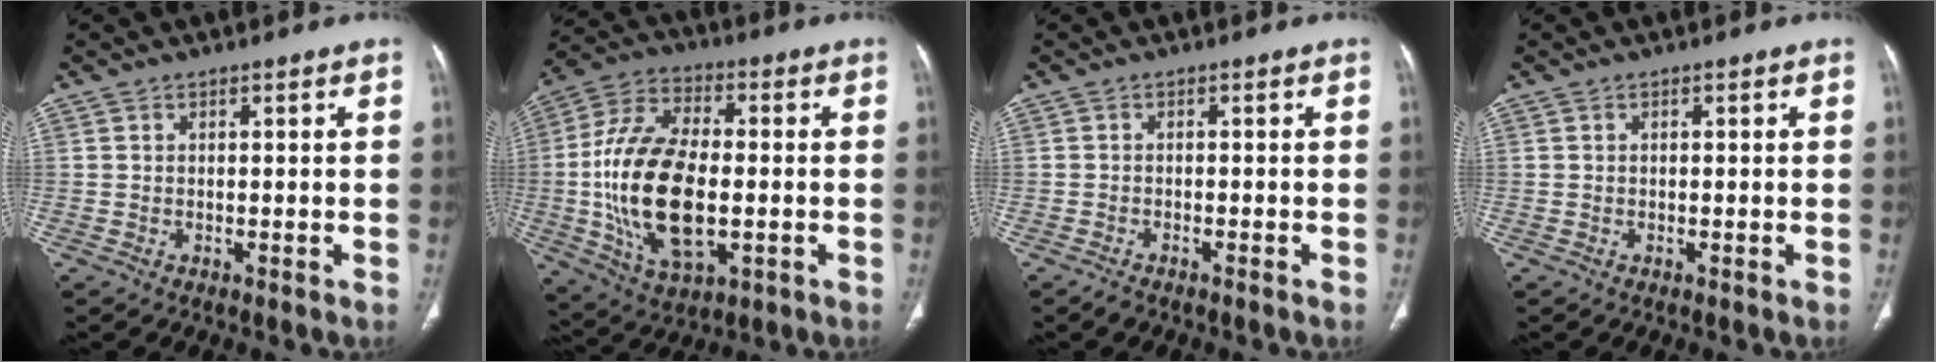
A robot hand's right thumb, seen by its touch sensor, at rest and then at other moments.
{"total": 20.9, "force": [-2.2, 11.0, 17.6], "torque": [-0.345, 0.009, -0.031]}
{"total": 1.8, "force": [-1.5, 0.3, 1.0], "torque": [-0.024, 0.003, -0.024]}
{"total": 0.0}